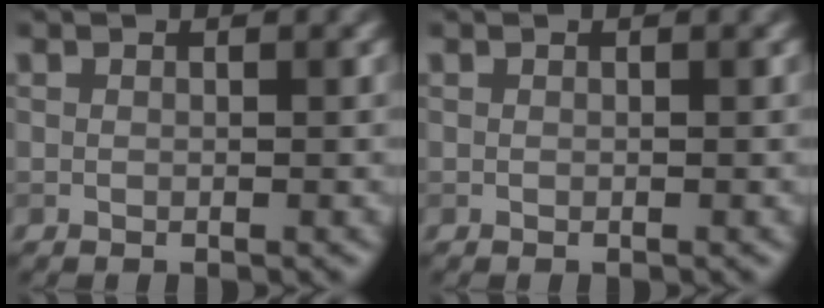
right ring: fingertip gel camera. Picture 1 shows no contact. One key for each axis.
{"total": 0.0}